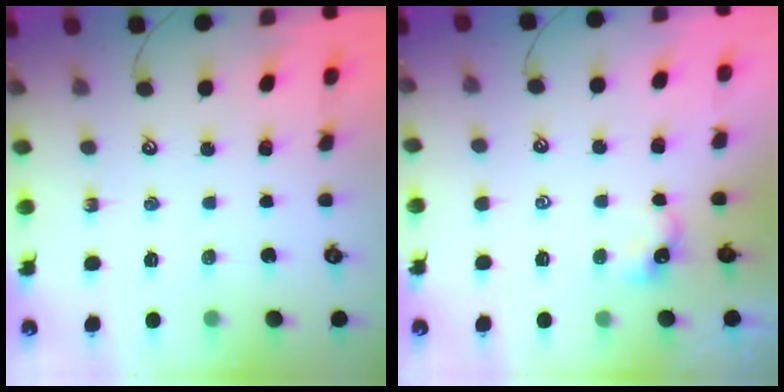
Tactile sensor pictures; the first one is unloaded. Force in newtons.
{"total": 2.1, "press": 2.1, "slide": 0.2}